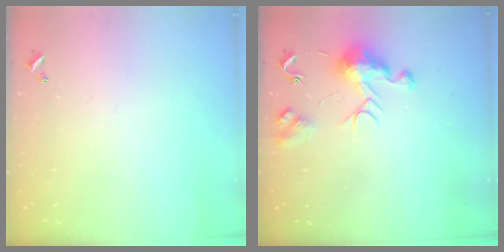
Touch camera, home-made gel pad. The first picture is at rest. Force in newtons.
{"total": 9.0, "press": 9.0, "slide": 0.5}